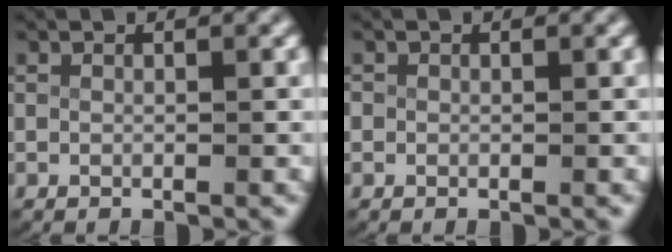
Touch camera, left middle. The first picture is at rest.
{"total": 0.7, "force": [0.0, 0.7, 0.2], "torque": [-0.012, -0.006, 0.002]}